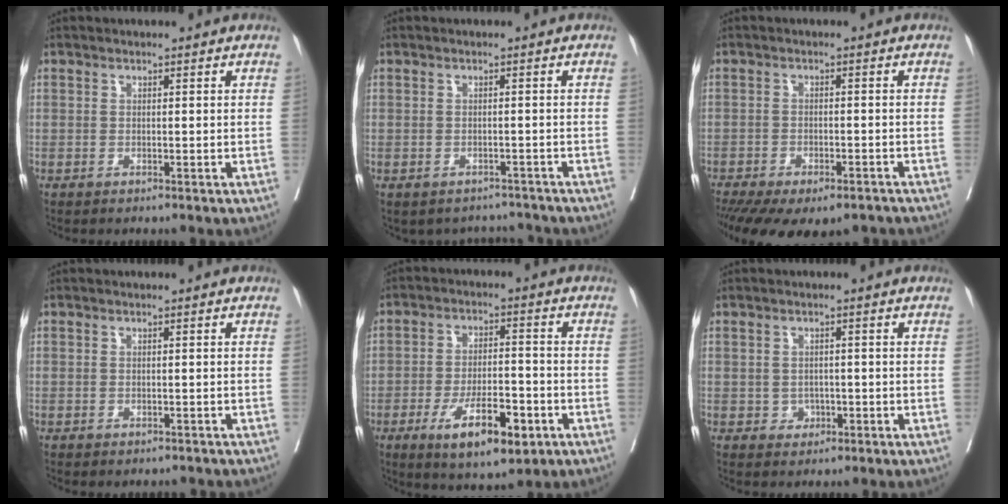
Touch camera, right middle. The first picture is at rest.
{"total": 4.2, "force": [-3.7, 1.8, -0.4], "torque": [0.012, 0.020, -0.044]}
{"total": 15.5, "force": [-11.7, 6.1, 8.1], "torque": [-0.173, -0.020, -0.157]}
{"total": 2.5, "force": [-2.3, 0.9, 0.6], "torque": [-0.005, -0.002, -0.029]}
{"total": 10.6, "force": [-5.0, 3.7, 8.6], "torque": [-0.147, -0.006, -0.072]}
{"total": 1.9, "force": [-0.6, 1.6, 0.7], "torque": [-0.006, 0.006, -0.004]}